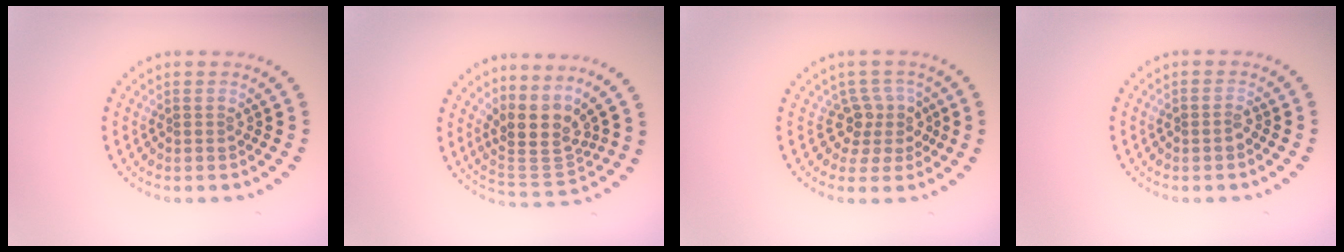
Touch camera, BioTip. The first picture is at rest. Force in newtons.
{"total": 3.9, "press": 2.8, "slide": 2.7}
{"total": 2.8, "press": 2.2, "slide": 1.8}
{"total": 0.9, "press": 0.8, "slide": 0.2}